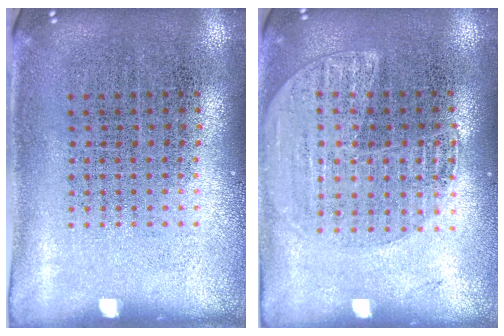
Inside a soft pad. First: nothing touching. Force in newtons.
{"total": 1.5, "press": 1.4, "slide": 0.4}